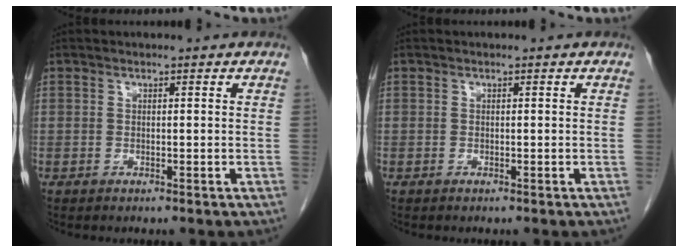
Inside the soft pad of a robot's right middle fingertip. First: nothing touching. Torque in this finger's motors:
{"motor_torque": [0.68, -0.46, -0.05, -0.01]}